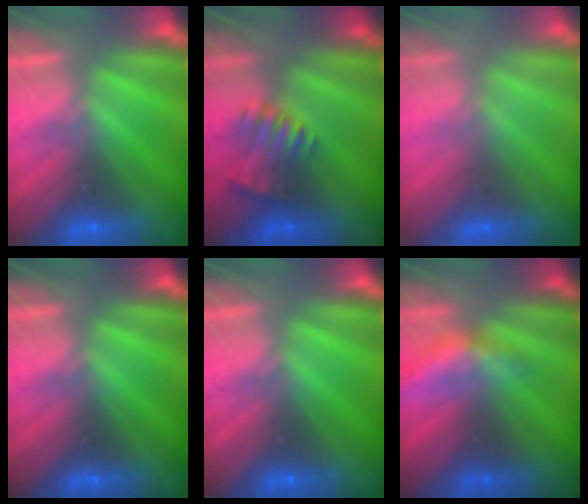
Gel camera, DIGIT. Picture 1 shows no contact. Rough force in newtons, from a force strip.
{"total": 3.5}
{"total": 2.8}
{"total": 0.0}
{"total": 0.0}
{"total": 2.1}